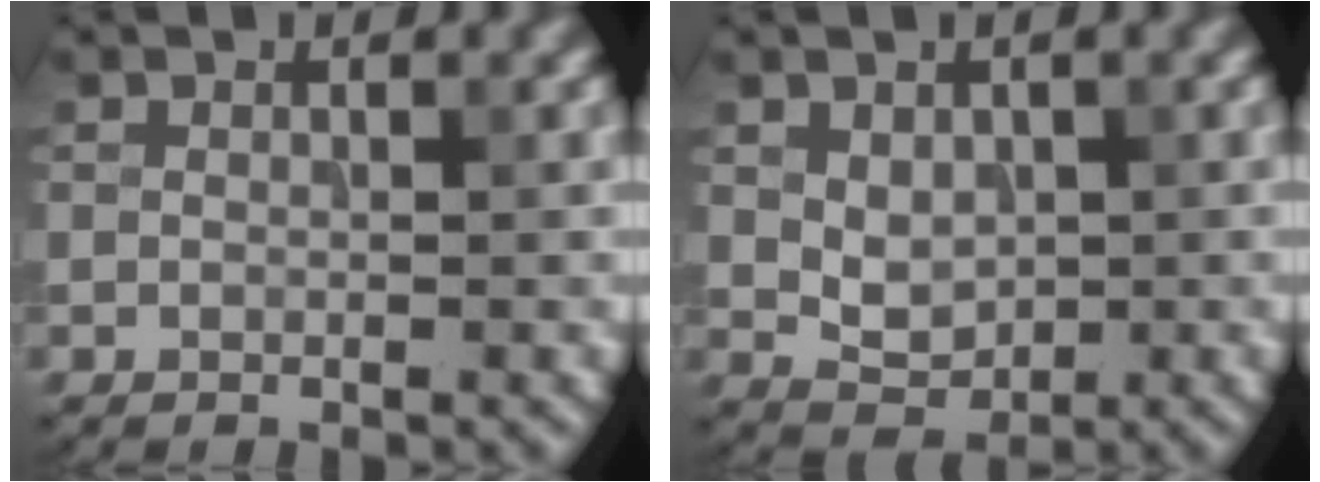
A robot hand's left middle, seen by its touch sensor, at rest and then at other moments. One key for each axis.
{"total": 2.6, "fx": 0.3, "fy": 1.8, "fz": 1.8, "tx": -0.035, "ty": -0.003, "tz": 0.010}